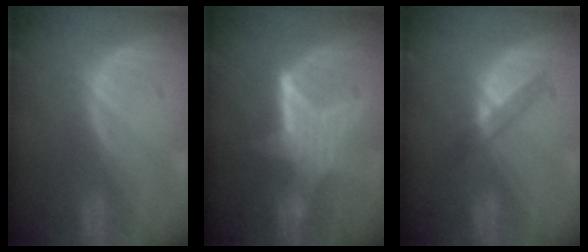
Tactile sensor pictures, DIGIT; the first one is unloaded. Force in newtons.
{"total": 6.7, "press": 6.1, "slide": 2.8}
{"total": 2.6, "press": 2.4, "slide": 1.0}